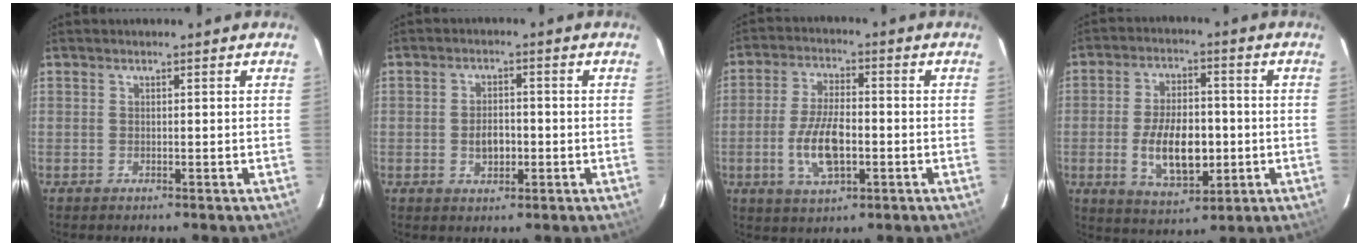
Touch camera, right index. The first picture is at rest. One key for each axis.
{"total": 4.3, "fx": -0.9, "fy": 2.7, "fz": 3.3, "tx": -0.060, "ty": 0.004, "tz": -0.010}
{"total": 10.1, "fx": -2.5, "fy": 4.4, "fz": 8.7, "tx": -0.176, "ty": -0.002, "tz": -0.043}
{"total": 12.4, "fx": -2.3, "fy": 6.3, "fz": 10.5, "tx": -0.198, "ty": 0.001, "tz": -0.028}